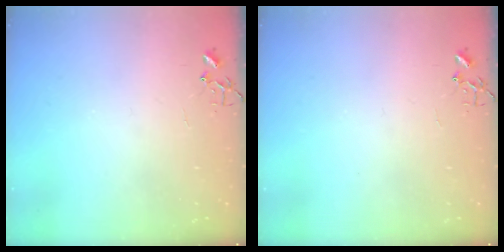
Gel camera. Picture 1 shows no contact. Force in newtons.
{"total": 0.0}